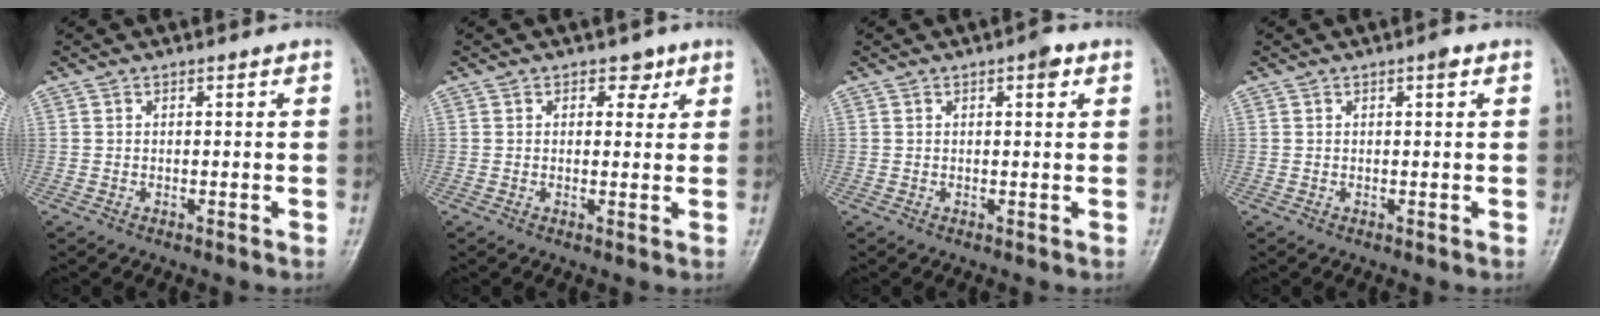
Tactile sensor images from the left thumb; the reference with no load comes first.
{"total": 2.7, "force": [1.5, 1.9, 1.2], "torque": [0.006, -0.005, 0.016]}
{"total": 2.3, "force": [1.1, 0.9, 1.8], "torque": [-0.020, 0.000, 0.011]}
{"total": 1.2, "force": [0.6, 0.3, 1.0], "torque": [-0.015, 0.002, 0.005]}